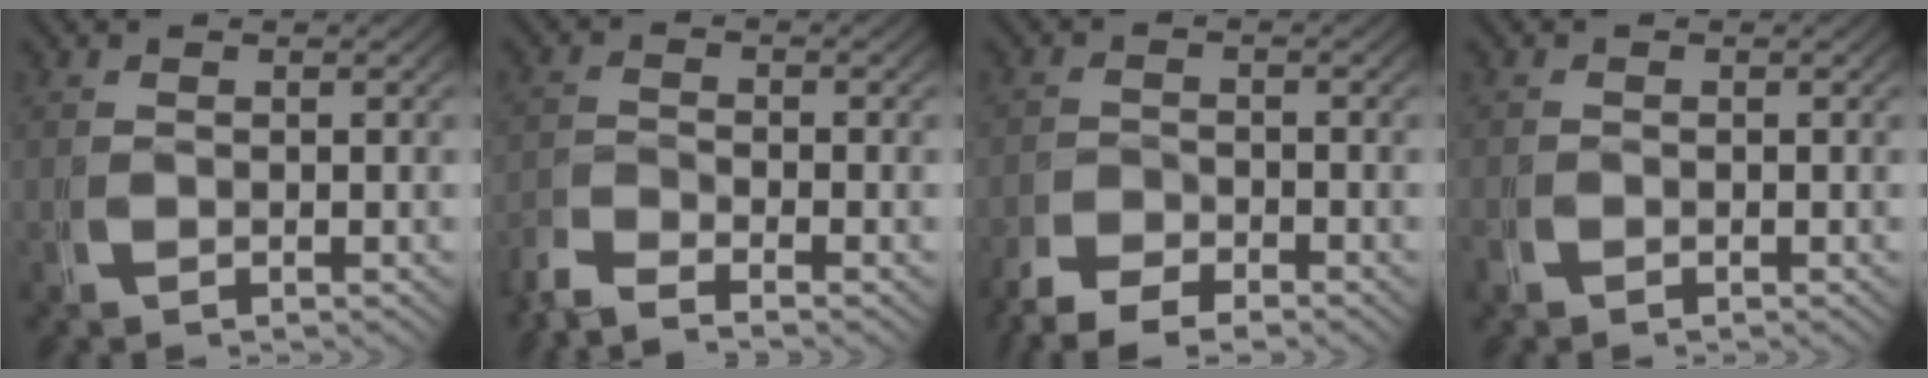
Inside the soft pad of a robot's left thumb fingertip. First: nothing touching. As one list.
[{"total": 2.8, "force": [-2.5, 0.5, 1.1], "torque": [-0.020, -0.005, -0.056]}, {"total": 3.4, "force": [-3.0, 1.1, 1.2], "torque": [-0.016, -0.012, -0.054]}, {"total": 0.6, "force": [-0.5, 0.3, 0.1], "torque": [-0.003, -0.004, -0.011]}]